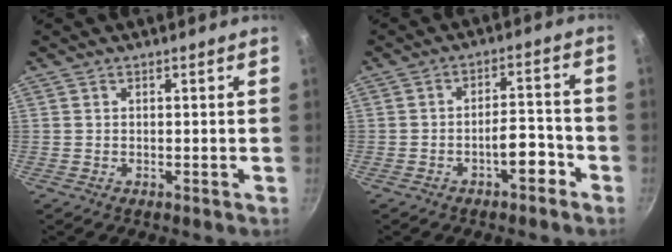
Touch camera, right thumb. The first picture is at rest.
{"total": 5.7, "force": [-3.3, 2.3, 4.1], "torque": [-0.043, 0.038, -0.043]}